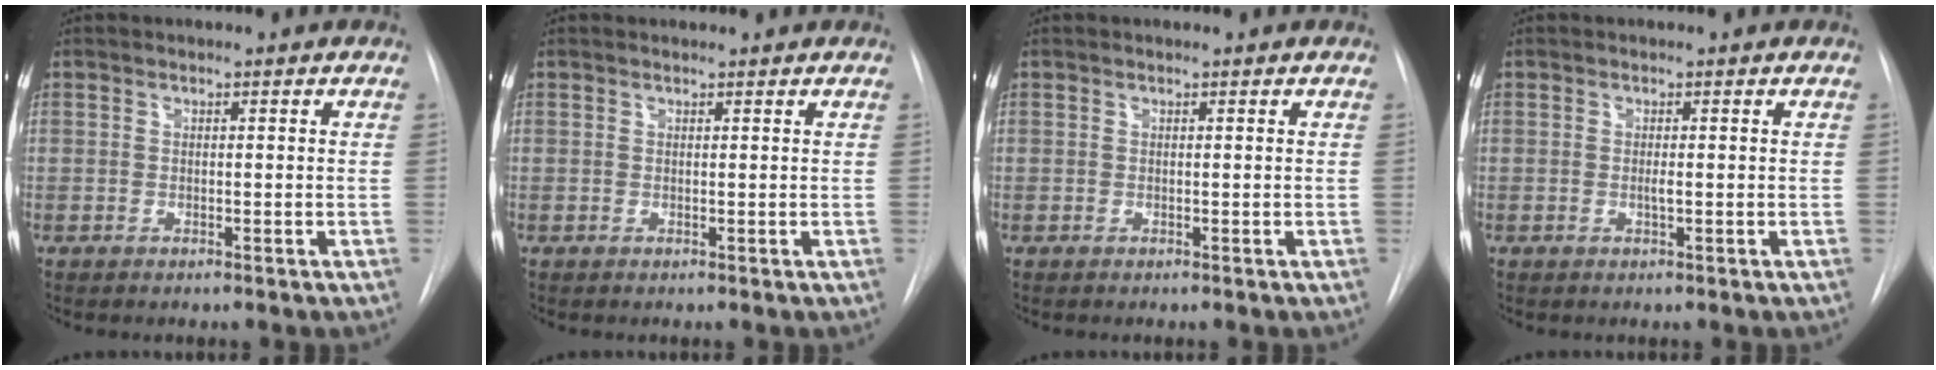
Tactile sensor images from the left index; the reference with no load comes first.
{"total": 1.6, "force": [1.6, 0.1, 0.2], "torque": [-0.009, 0.014, 0.024]}
{"total": 0.8, "force": [0.8, 0.0, 0.2], "torque": [-0.006, 0.009, 0.013]}
{"total": 0.7, "force": [0.1, 0.0, 0.7], "torque": [-0.018, 0.003, 0.003]}